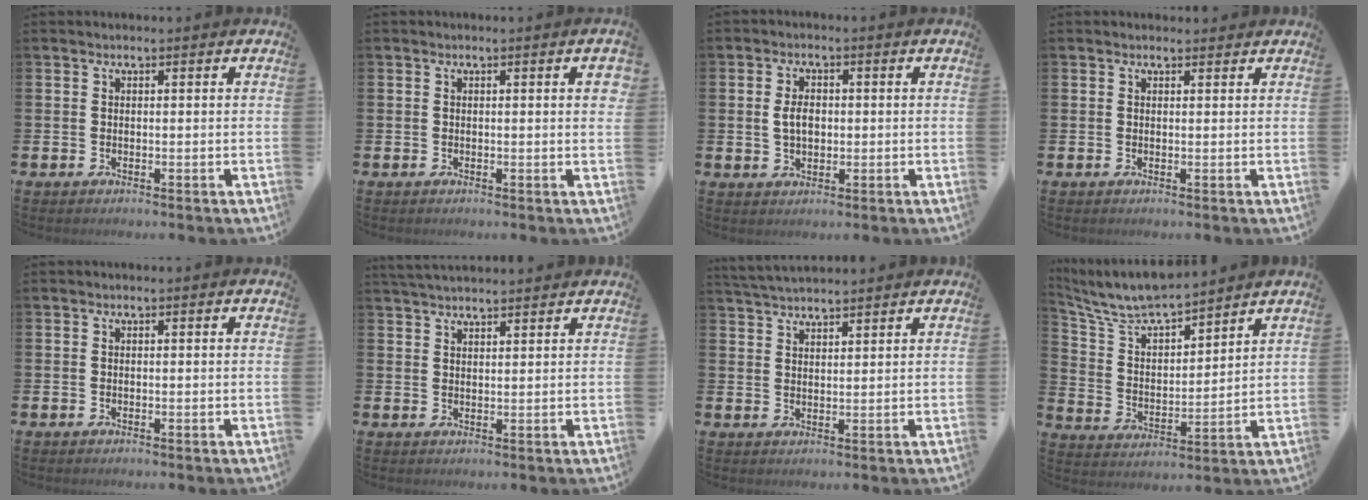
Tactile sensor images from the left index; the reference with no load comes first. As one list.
[{"total": 1.8, "force": [0.3, 0.1, 1.7], "torque": [-0.031, 0.003, 0.002]}, {"total": 3.3, "force": [0.3, 2.1, 2.6], "torque": [-0.035, 0.002, -0.001]}, {"total": 0.9, "force": [0.8, 0.3, 0.2], "torque": [0.004, 0.000, 0.012]}, {"total": 0.0}, {"total": 3.0, "force": [2.9, 0.2, 0.3], "torque": [-0.012, -0.010, 0.054]}, {"total": 3.6, "force": [3.6, 0.3, 0.5], "torque": [-0.019, -0.014, 0.067]}, {"total": 7.9, "force": [7.4, 1.5, 2.4], "torque": [-0.084, -0.047, 0.133]}]